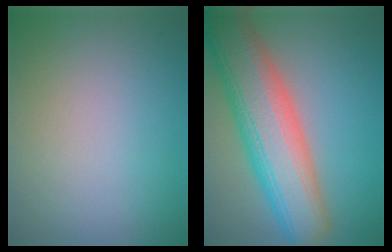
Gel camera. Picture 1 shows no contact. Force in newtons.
{"total": 11.0, "press": 10.9, "slide": 1.1}